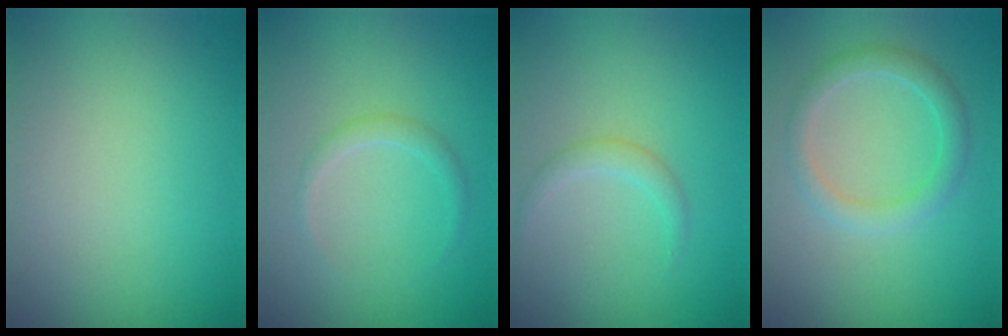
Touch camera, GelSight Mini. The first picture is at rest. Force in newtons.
{"total": 1.2, "press": 1.2, "slide": 0.1}
{"total": 1.2, "press": 1.2, "slide": 0.1}
{"total": 2.3, "press": 2.3, "slide": 0.1}